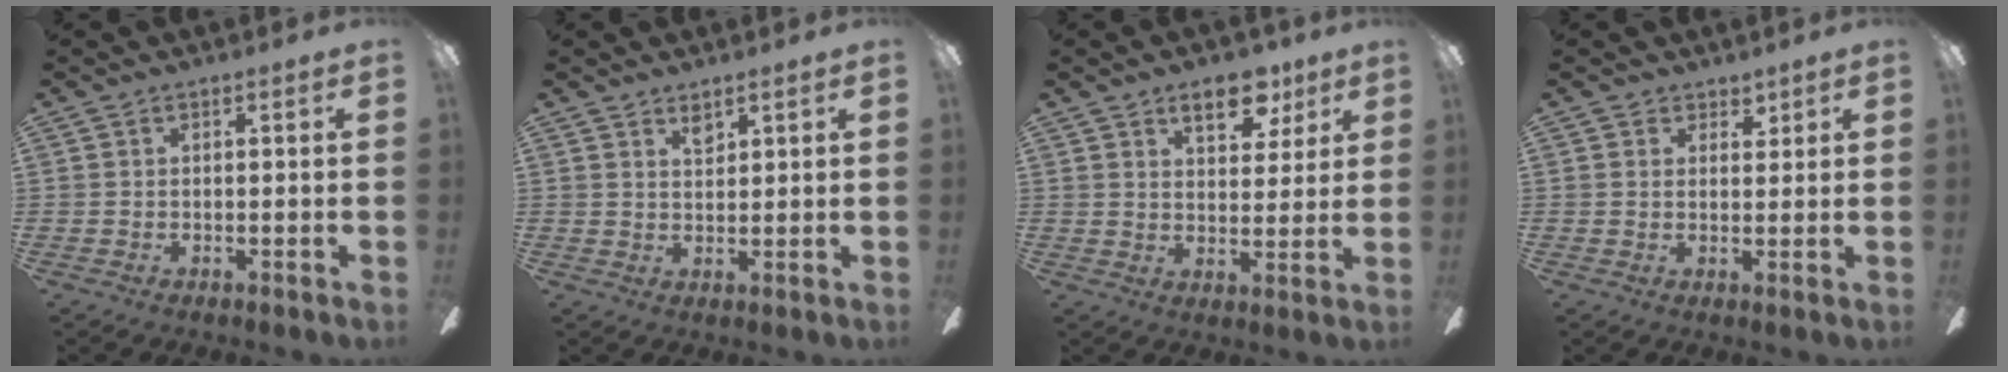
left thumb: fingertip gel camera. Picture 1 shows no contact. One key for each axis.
{"total": 2.6, "fx": 2.3, "fy": 0.7, "fz": 1.0, "tx": -0.017, "ty": -0.007, "tz": 0.040}
{"total": 9.2, "fx": 5.6, "fy": 4.8, "fz": 5.5, "tx": -0.057, "ty": -0.021, "tz": 0.092}
{"total": 2.8, "fx": 2.1, "fy": 1.9, "fz": 0.2, "tx": 0.006, "ty": -0.007, "tz": 0.035}